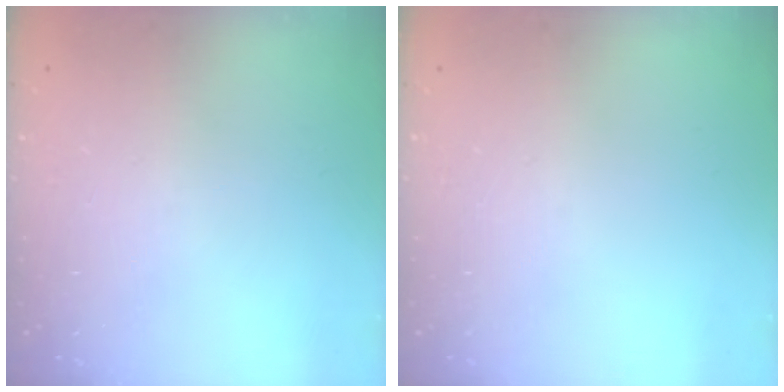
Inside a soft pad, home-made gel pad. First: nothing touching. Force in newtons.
{"total": 0.0}